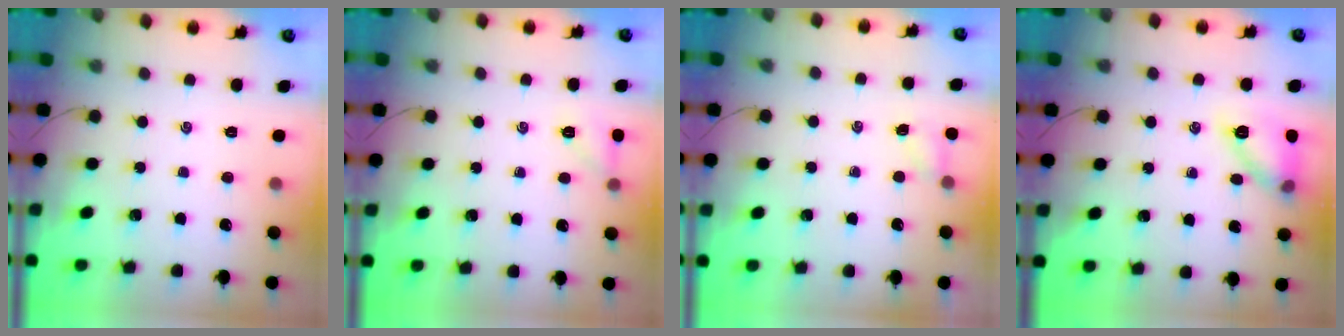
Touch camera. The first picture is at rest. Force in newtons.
{"total": 6.3, "press": 6.1, "slide": 1.5}
{"total": 2.7, "press": 2.5, "slide": 0.8}
{"total": 11.9, "press": 11.9, "slide": 0.6}